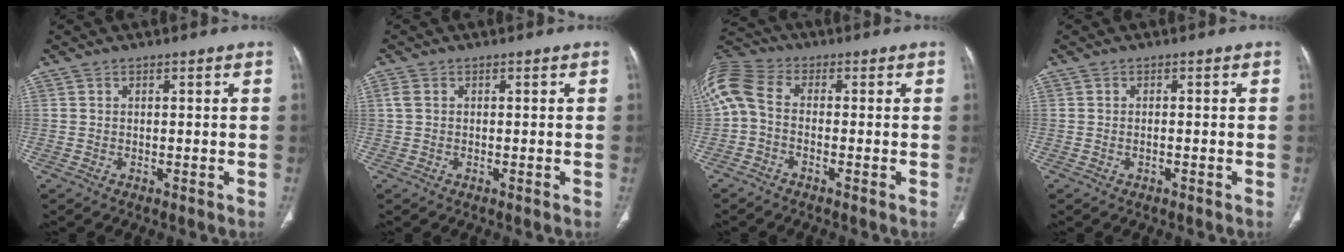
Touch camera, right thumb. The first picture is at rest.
{"total": 1.5, "force": [0.2, 1.1, 0.9], "torque": [-0.029, 0.001, 0.002]}
{"total": 10.9, "force": [-0.9, 7.2, 8.1], "torque": [-0.193, 0.033, -0.025]}
{"total": 0.7, "force": [-0.3, 0.2, 0.6], "torque": [-0.016, 0.005, -0.005]}